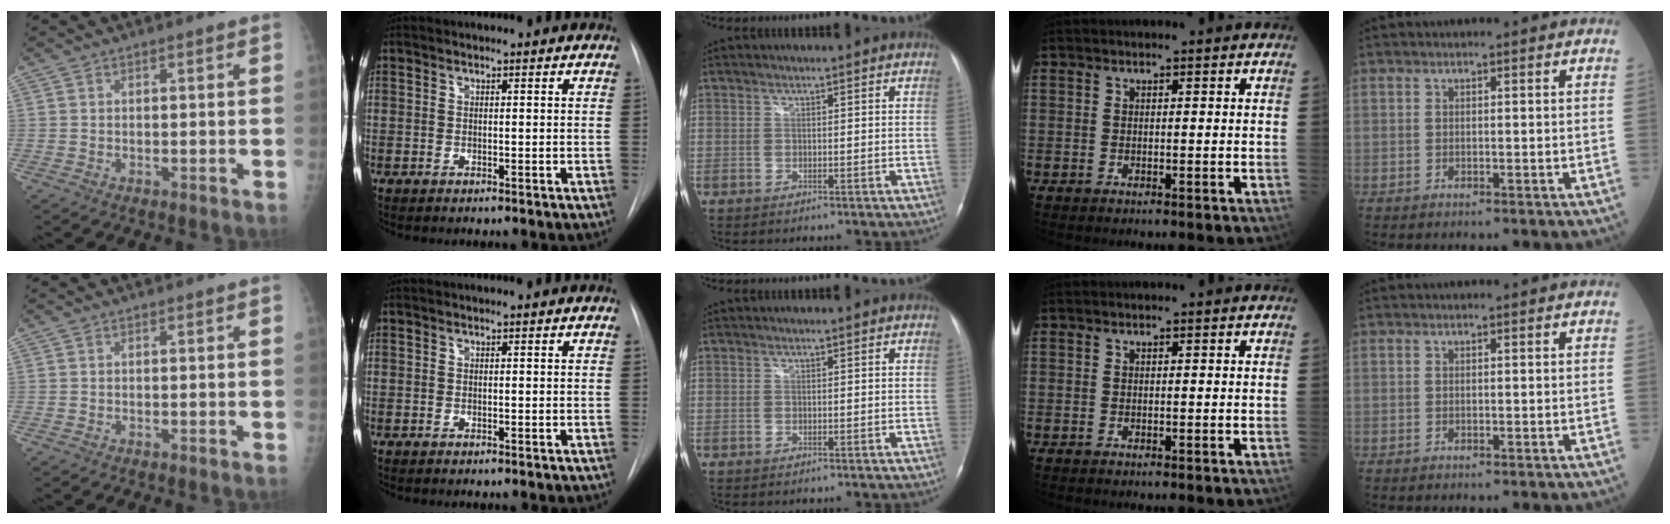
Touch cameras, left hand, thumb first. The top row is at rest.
{}